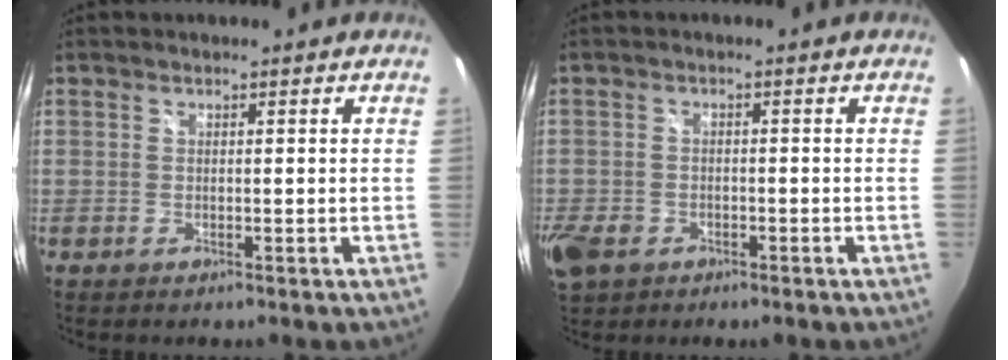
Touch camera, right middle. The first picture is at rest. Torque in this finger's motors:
{"motor_torque": [1.08, -1.06, 0.39, 0.21]}